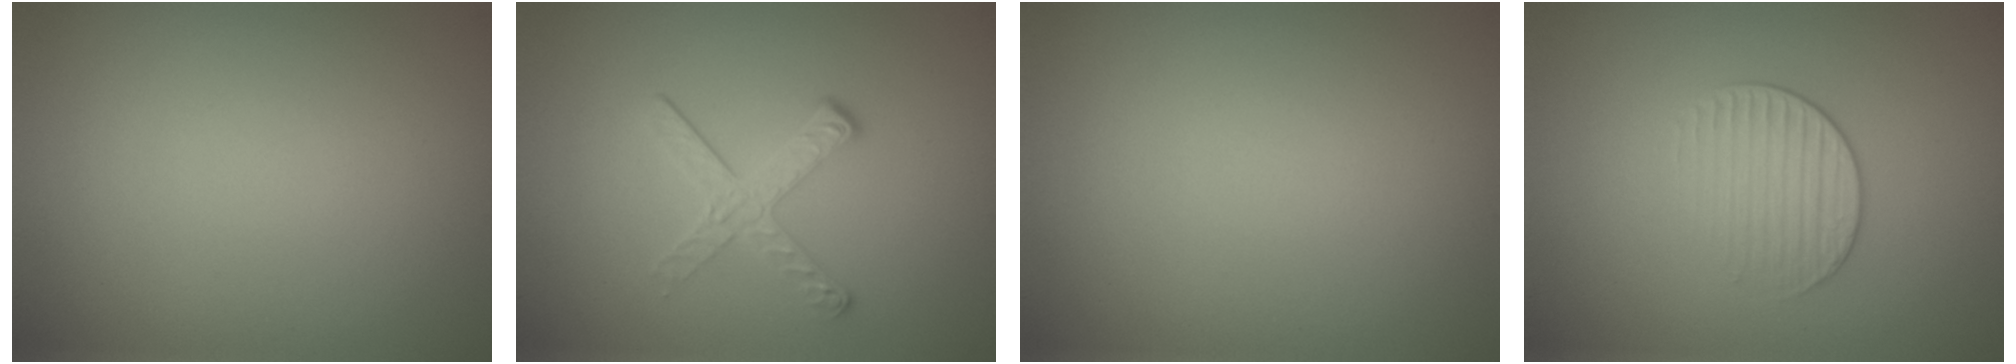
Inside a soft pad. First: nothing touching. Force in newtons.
{"total": 2.4, "press": 1.7, "slide": 1.7}
{"total": 0.0}
{"total": 1.7, "press": 1.1, "slide": 1.3}